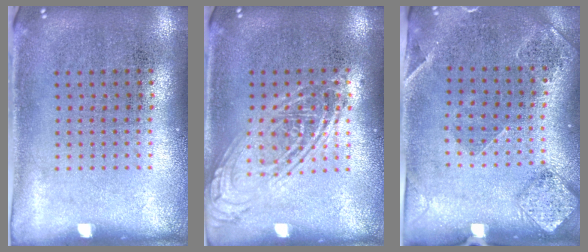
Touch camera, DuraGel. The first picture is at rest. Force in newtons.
{"total": 2.3, "press": 2.3, "slide": 0.2}
{"total": 1.6, "press": 1.5, "slide": 0.3}